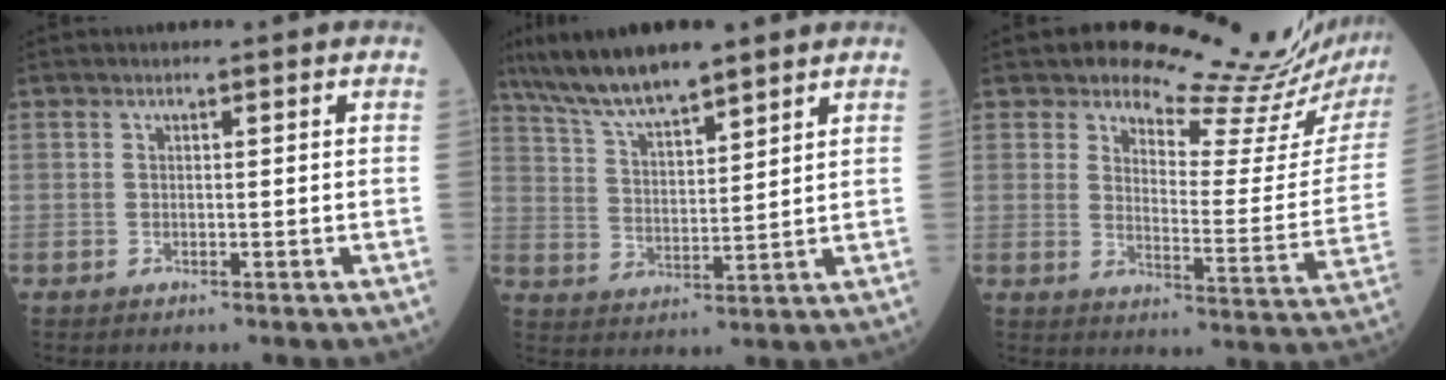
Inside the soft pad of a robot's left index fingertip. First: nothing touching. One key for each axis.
{"total": 10.4, "fx": 8.6, "fy": 1.6, "fz": 5.6, "tx": -0.114, "ty": 0.013, "tz": 0.162}
{"total": 16.0, "fx": 15.6, "fy": 1.7, "fz": 3.1, "tx": -0.032, "ty": -0.107, "tz": 0.173}